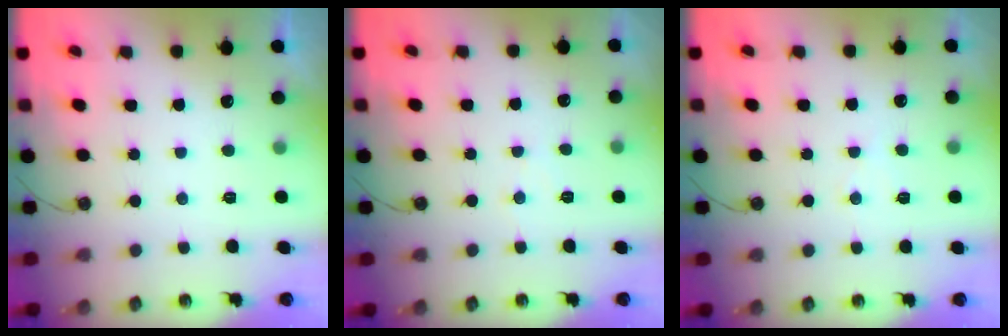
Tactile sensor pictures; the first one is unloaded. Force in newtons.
{"total": 4.1, "press": 4.0, "slide": 0.7}
{"total": 5.0, "press": 4.9, "slide": 0.7}